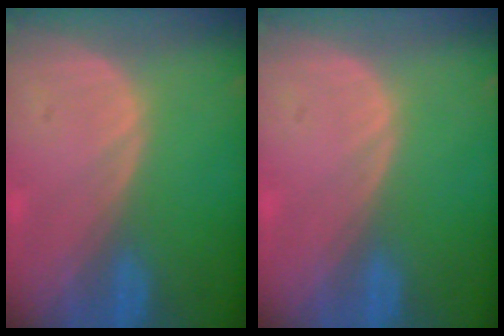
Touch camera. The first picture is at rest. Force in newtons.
{"total": 0.0}